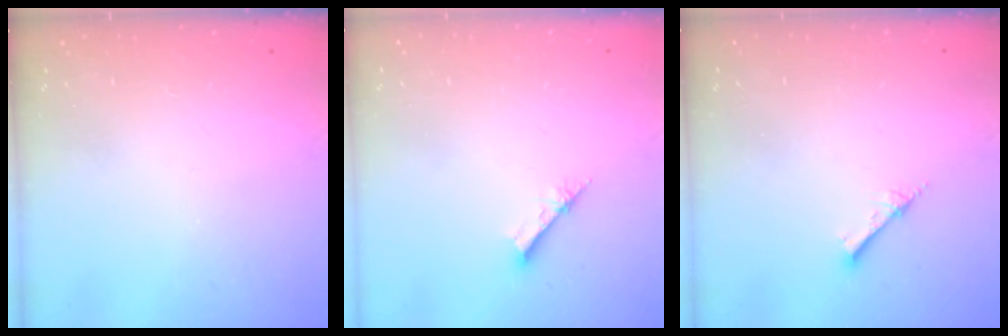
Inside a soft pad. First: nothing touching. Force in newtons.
{"total": 2.1, "press": 2.1, "slide": 0.2}
{"total": 2.0, "press": 2.0, "slide": 0.2}